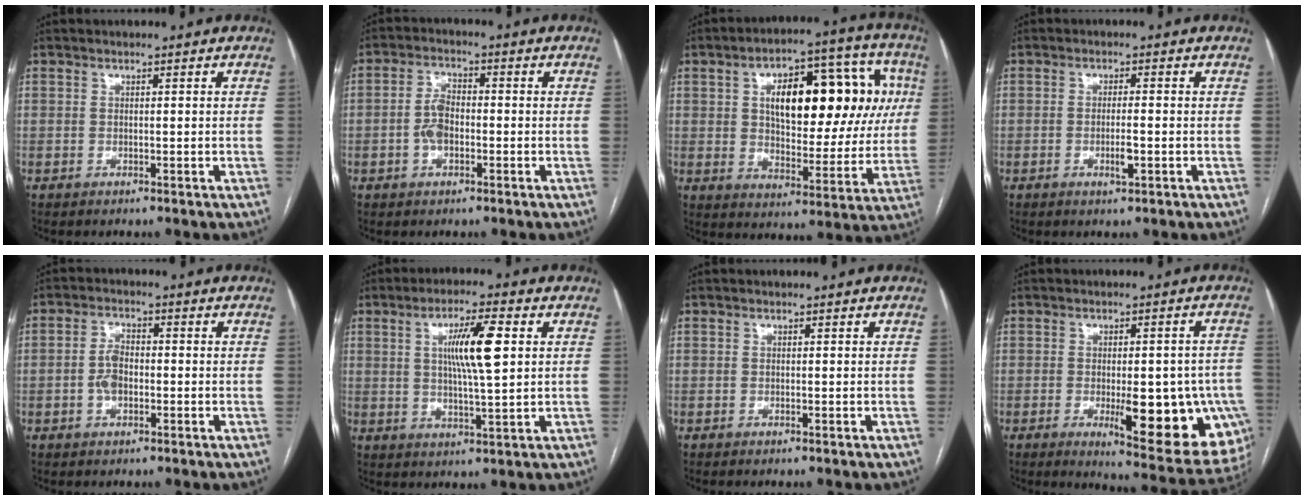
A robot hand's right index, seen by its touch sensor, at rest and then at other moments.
{"total": 4.4, "force": [-1.0, 2.5, 3.6], "torque": [-0.076, 0.011, -0.021]}
{"total": 21.2, "force": [5.1, 9.3, 18.3], "torque": [-0.257, 0.046, 0.078]}
{"total": 2.8, "force": [-0.9, 0.4, 2.6], "torque": [-0.048, -0.003, -0.012]}
{"total": 3.9, "force": [-0.8, 2.3, 3.1], "torque": [-0.066, 0.008, -0.017]}
{"total": 9.1, "force": [2.1, 0.8, 8.8], "torque": [-0.158, 0.002, 0.038]}
{"total": 0.0}
{"total": 17.1, "force": [-5.2, 5.2, 15.4], "torque": [-0.116, 0.009, -0.045]}